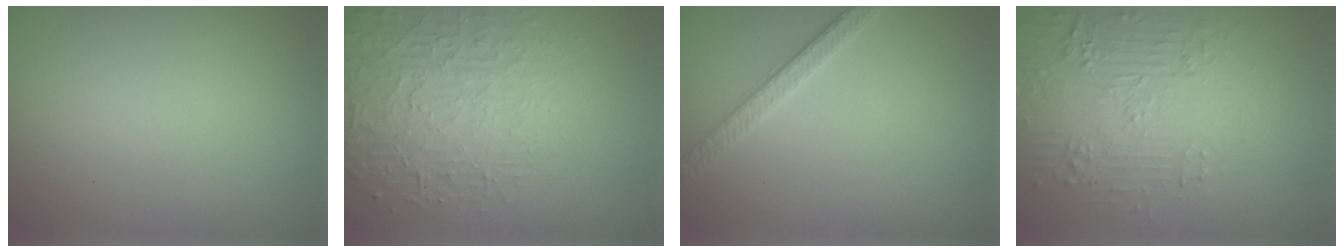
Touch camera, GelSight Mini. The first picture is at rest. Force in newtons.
{"total": 5.5, "press": 4.5, "slide": 3.2}
{"total": 2.7, "press": 2.6, "slide": 0.6}
{"total": 4.7, "press": 4.2, "slide": 2.3}